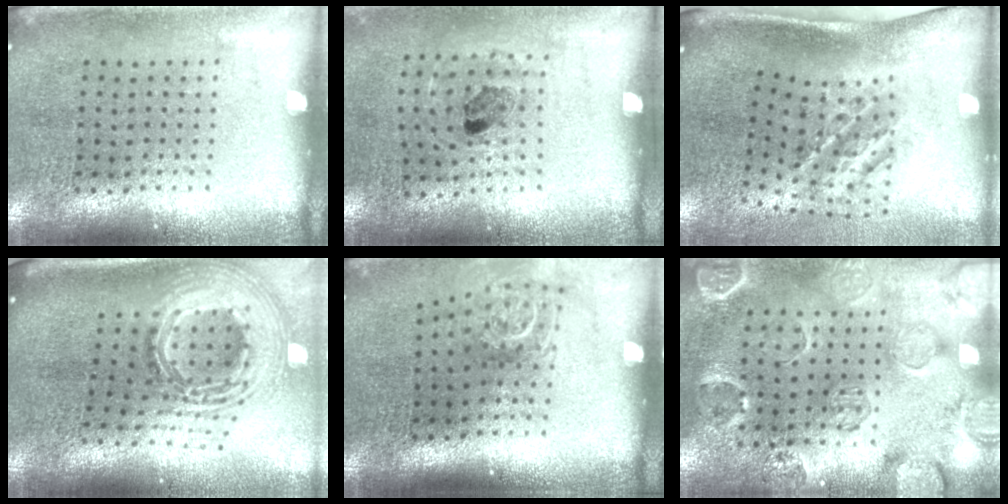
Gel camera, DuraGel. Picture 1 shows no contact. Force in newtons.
{"total": 1.0, "press": 0.7, "slide": 0.7}
{"total": 1.8, "press": 1.2, "slide": 1.3}
{"total": 3.0, "press": 2.0, "slide": 2.2}
{"total": 1.9, "press": 1.3, "slide": 1.4}
{"total": 2.5, "press": 2.0, "slide": 1.5}